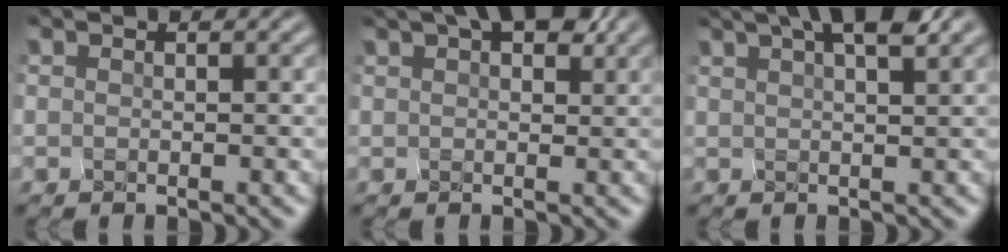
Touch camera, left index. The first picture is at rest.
{"total": 5.1, "force": [3.5, 1.5, 3.4], "torque": [-0.036, 0.021, 0.050]}
{"total": 5.1, "force": [3.4, 0.8, 3.7], "torque": [-0.030, 0.024, 0.046]}